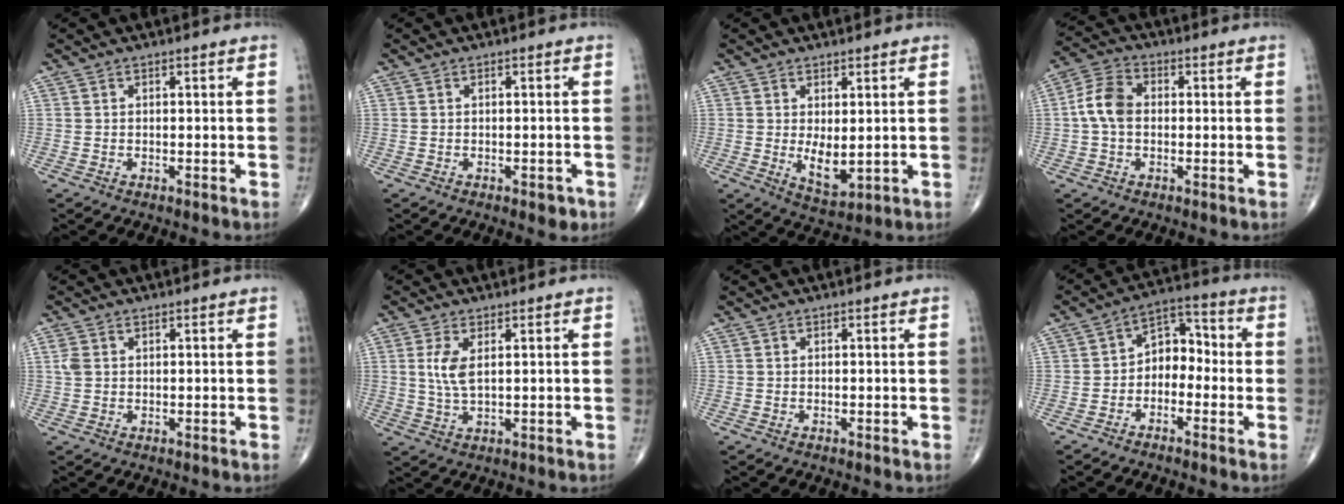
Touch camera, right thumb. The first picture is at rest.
{"total": 2.0, "force": [-1.0, 1.0, 1.4], "torque": [-0.011, 0.002, -0.011]}
{"total": 5.8, "force": [0.1, 2.7, 5.1], "torque": [-0.072, -0.018, 0.015]}
{"total": 7.3, "force": [-0.1, 5.0, 5.2], "torque": [-0.102, 0.023, -0.011]}
{"total": 2.1, "force": [0.5, 1.5, 1.4], "torque": [-0.042, 0.007, 0.013]}
{"total": 4.8, "force": [1.2, 1.9, 4.2], "torque": [-0.096, -0.007, 0.029]}
{"total": 0.0}
{"total": 7.4, "force": [-1.7, 5.3, 4.9], "torque": [-0.046, 0.044, -0.046]}